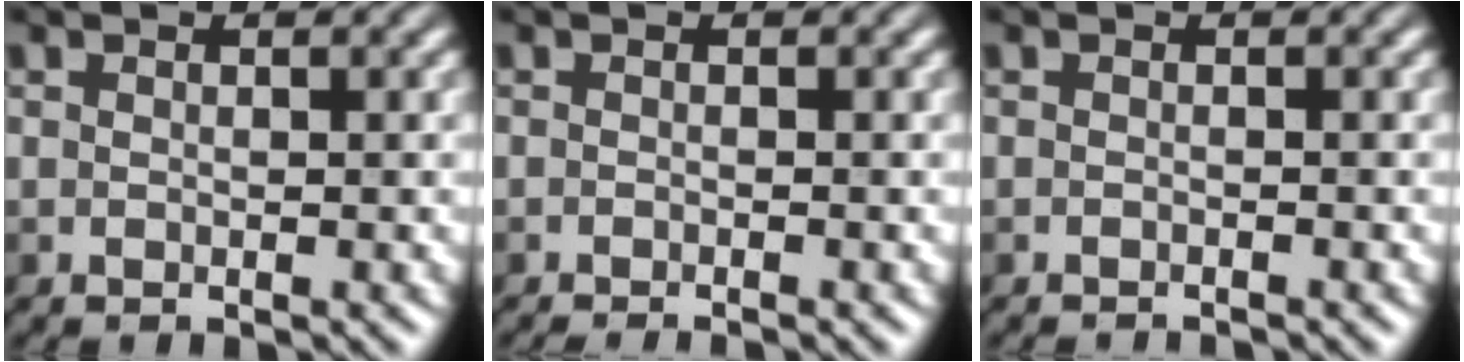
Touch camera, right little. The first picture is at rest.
{"total": 1.5, "force": [-1.3, 0.3, 0.8], "torque": [-0.003, -0.004, -0.025]}
{"total": 1.6, "force": [-1.5, 0.3, 0.5], "torque": [0.007, -0.003, -0.025]}